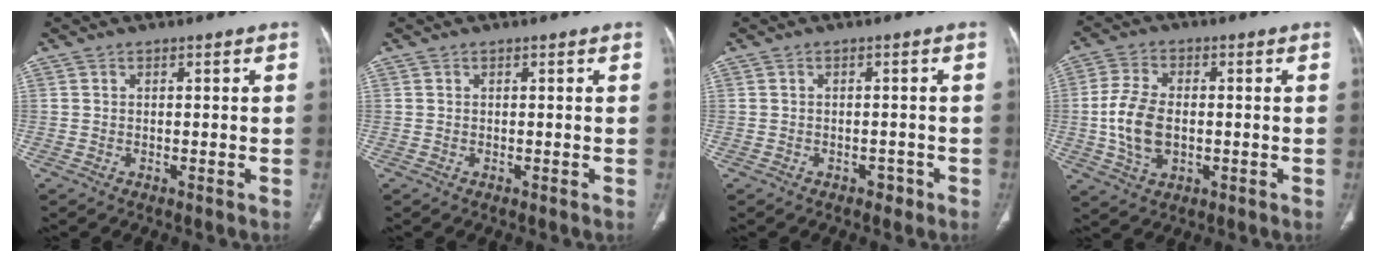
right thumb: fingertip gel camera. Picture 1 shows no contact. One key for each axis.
{"total": 0.0}
{"total": 1.7, "fx": -1.1, "fy": 1.2, "fz": 0.5, "tx": -0.003, "ty": 0.007, "tz": -0.013}
{"total": 10.0, "fx": -0.9, "fy": 6.2, "fz": 7.7, "tx": -0.156, "ty": 0.006, "tz": -0.015}